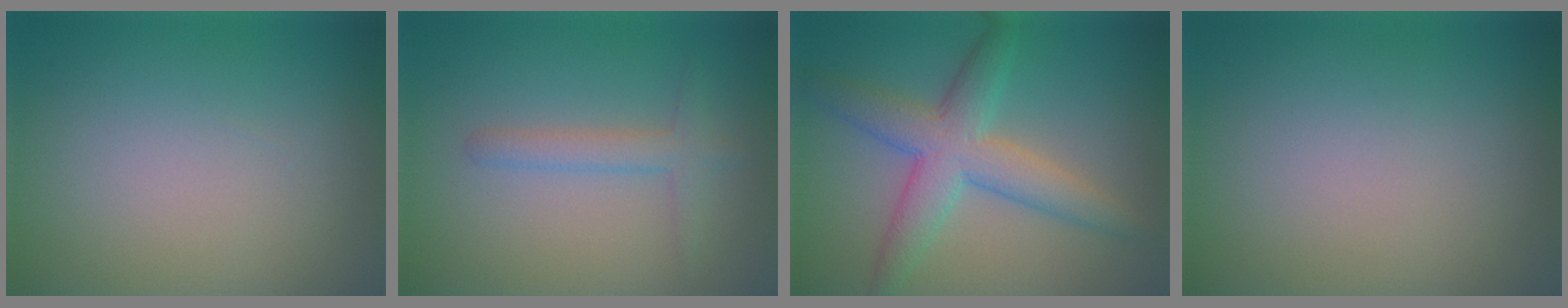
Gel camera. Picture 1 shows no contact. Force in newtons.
{"total": 2.0, "press": 2.0, "slide": 0.1}
{"total": 5.9, "press": 5.9, "slide": 0.2}
{"total": 0.0}